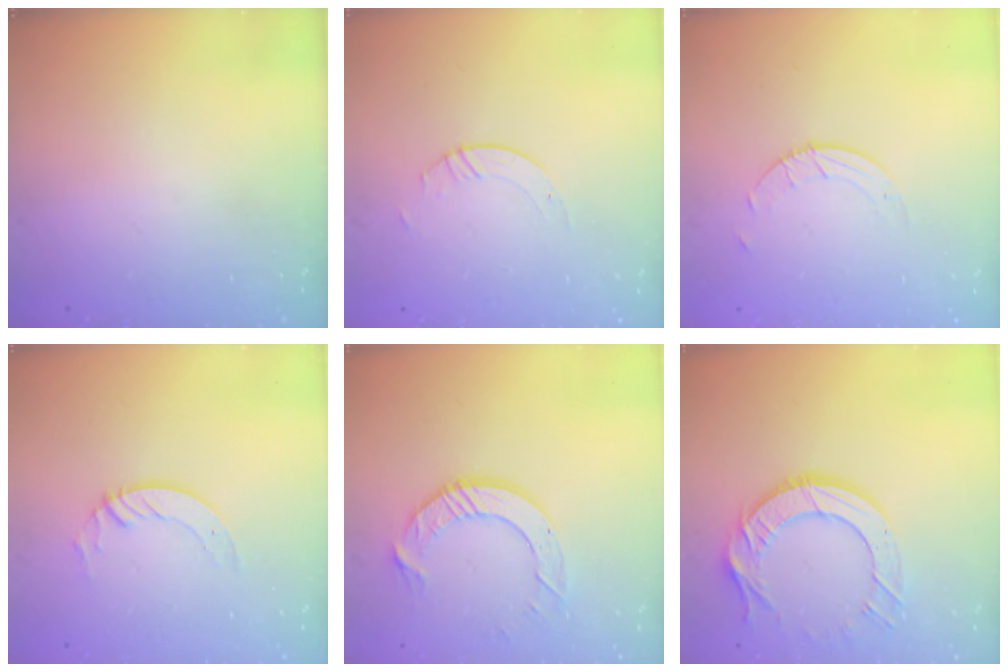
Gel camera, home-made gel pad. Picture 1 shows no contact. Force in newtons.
{"total": 2.1, "press": 2.1, "slide": 0.1}
{"total": 2.7, "press": 2.7, "slide": 0.3}
{"total": 2.8, "press": 2.8, "slide": 0.2}
{"total": 9.7, "press": 9.7, "slide": 0.8}
{"total": 12.8, "press": 12.7, "slide": 1.1}